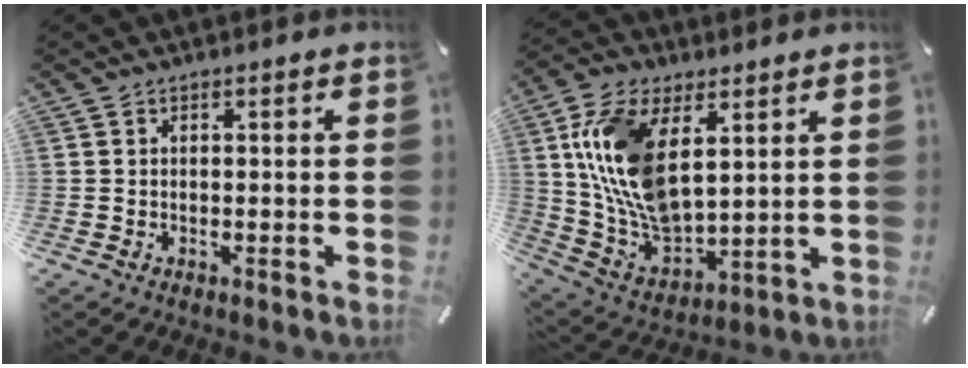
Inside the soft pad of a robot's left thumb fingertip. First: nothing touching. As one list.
[{"total": 16.3, "force": [5.4, 9.7, 12.0], "torque": [-0.283, -0.017, 0.100]}]